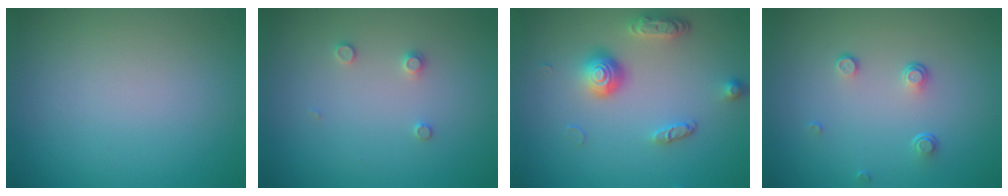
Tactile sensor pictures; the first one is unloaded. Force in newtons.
{"total": 1.0, "press": 1.0, "slide": 0.2}
{"total": 3.7, "press": 2.9, "slide": 2.3}
{"total": 1.4, "press": 0.8, "slide": 1.2}